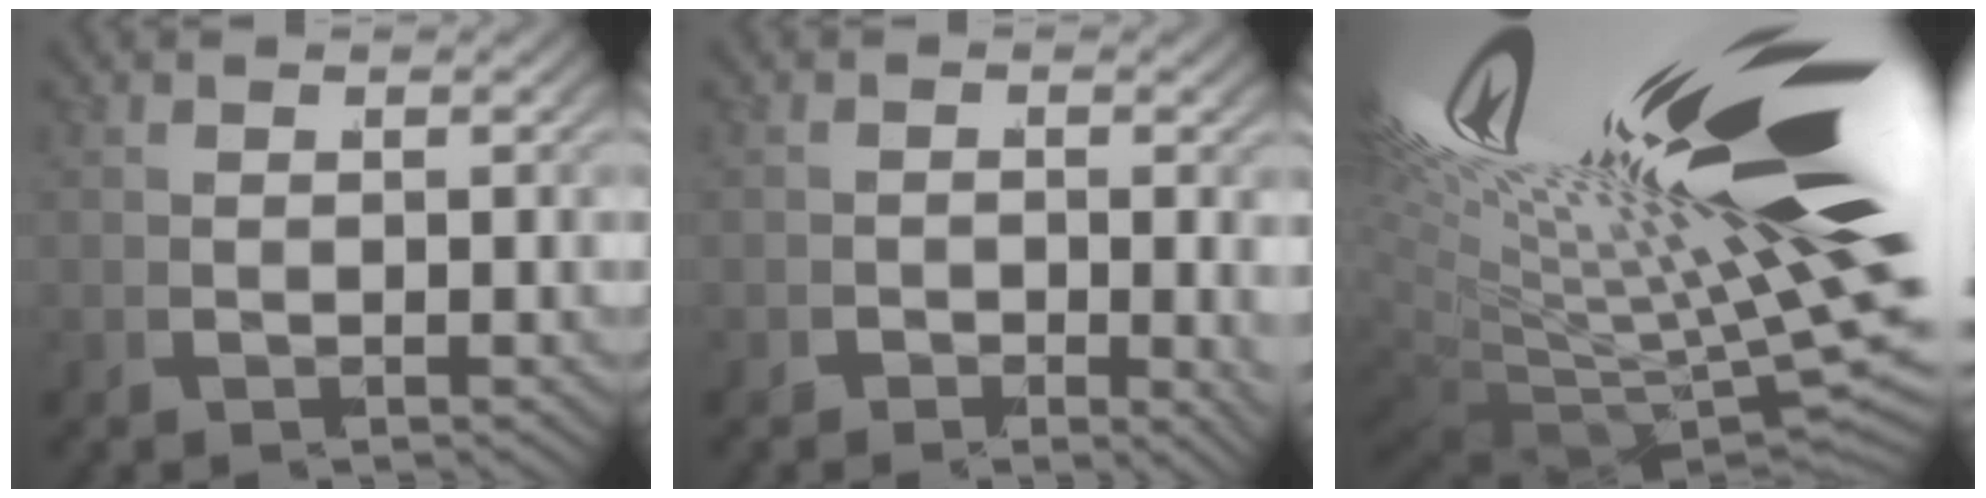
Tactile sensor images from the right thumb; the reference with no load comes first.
{"total": 1.8, "force": [-0.9, 0.9, 1.3], "torque": [-0.020, -0.018, -0.015]}
{"total": 21.9, "force": [2.2, 10.1, 19.3], "torque": [-0.291, -0.030, 0.051]}